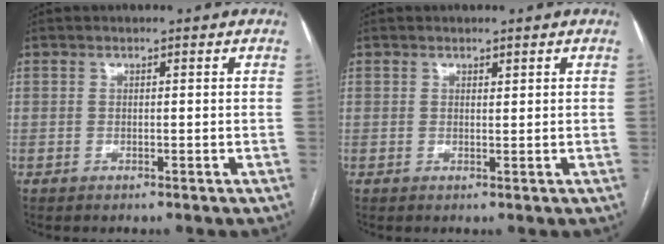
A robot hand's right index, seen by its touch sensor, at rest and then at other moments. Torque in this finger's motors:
{"motor_torque": [-0.27, 0.10, 0.08, 0.00]}